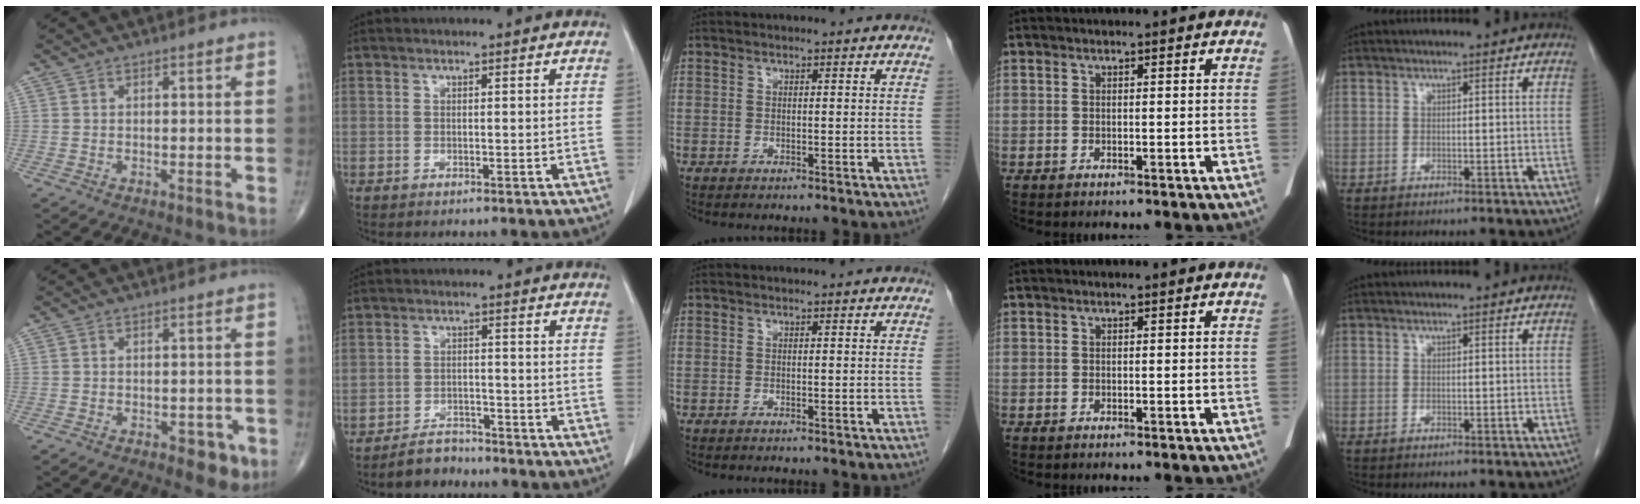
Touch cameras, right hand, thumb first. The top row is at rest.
{"thumb": {"total": 4.3, "force": [-2.0, 2.3, 3.0], "torque": [-0.020, 0.004, -0.024]}, "index": {"total": 3.8, "force": [-3.5, 1.6, 0.3], "torque": [-0.010, 0.002, -0.058]}}